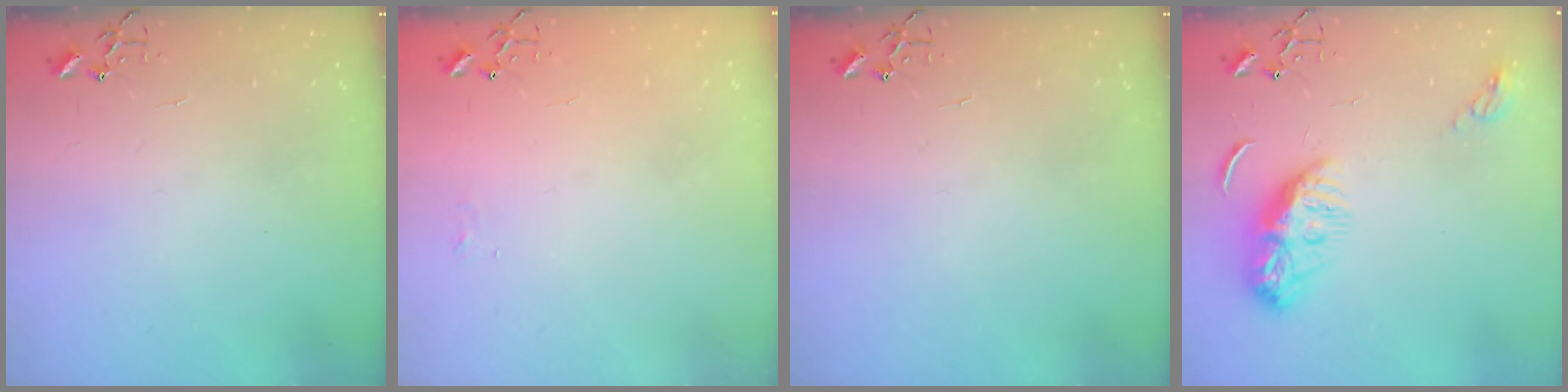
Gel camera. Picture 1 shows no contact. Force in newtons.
{"total": 3.8, "press": 3.8, "slide": 0.6}
{"total": 0.0}
{"total": 9.4, "press": 9.4, "slide": 0.6}